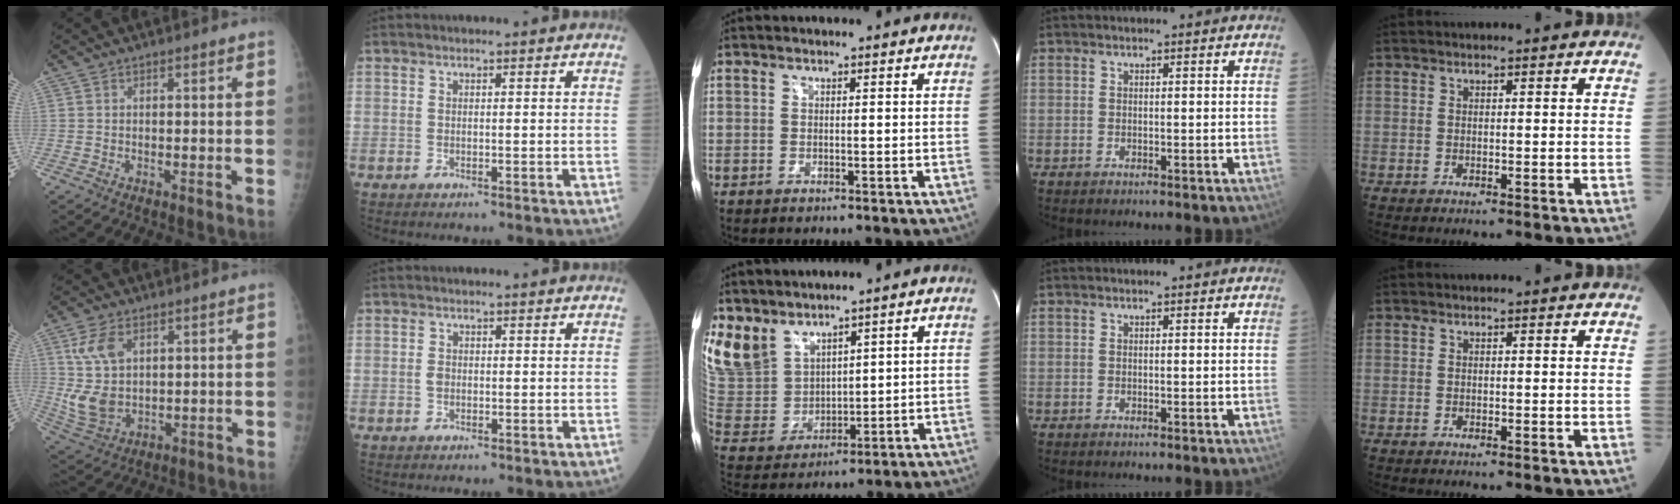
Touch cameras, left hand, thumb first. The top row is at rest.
{"thumb": {"total": 10.3, "force": [3.1, 6.5, 7.4], "torque": [-0.141, -0.011, 0.073]}, "index": {"total": 1.1, "force": [-0.2, 0.8, 0.7], "torque": [-0.016, 0.001, -0.003]}, "middle": {"total": 11.4, "force": [9.3, 5.7, 3.3], "torque": [-0.087, 0.002, 0.211]}}